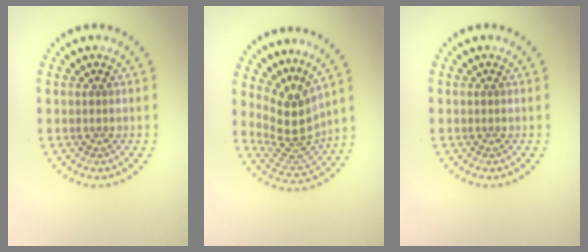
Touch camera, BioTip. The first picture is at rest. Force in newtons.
{"total": 4.0, "press": 3.0, "slide": 2.7}
{"total": 0.0}